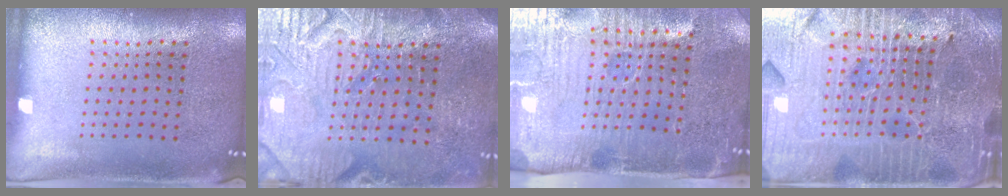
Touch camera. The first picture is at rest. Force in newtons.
{"total": 4.0, "press": 3.8, "slide": 1.4}
{"total": 5.1, "press": 4.4, "slide": 2.6}
{"total": 5.7, "press": 5.3, "slide": 2.1}